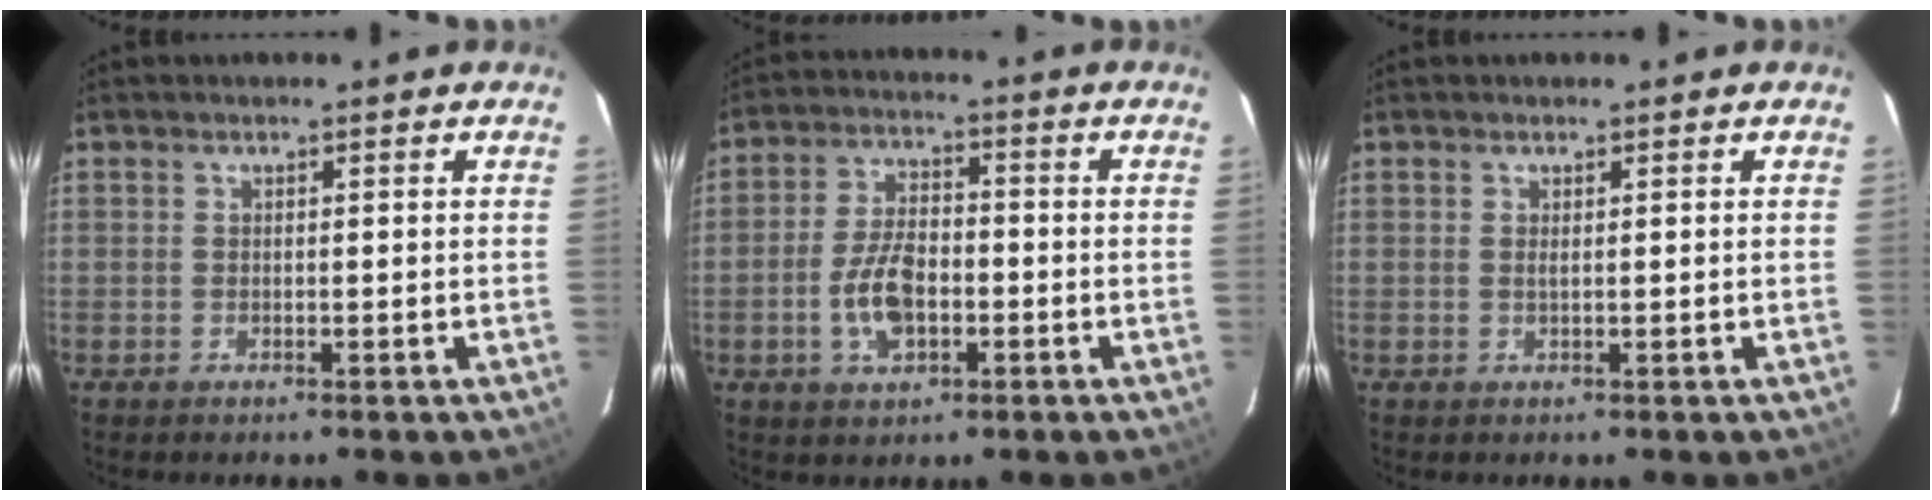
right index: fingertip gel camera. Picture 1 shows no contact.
{"total": 8.6, "force": [-2.6, 4.6, 6.8], "torque": [-0.139, 0.007, -0.042]}
{"total": 0.5, "force": [0.2, -0.1, 0.4], "torque": [-0.011, 0.001, 0.004]}